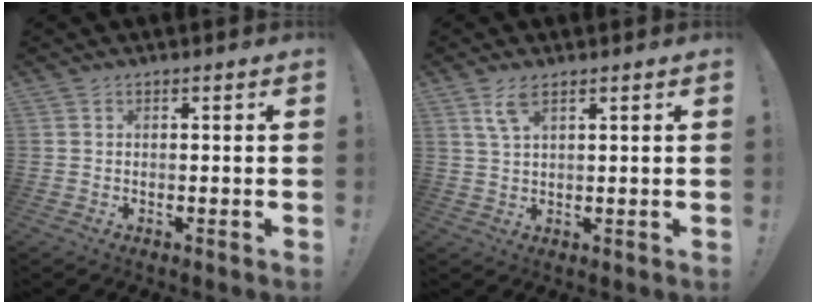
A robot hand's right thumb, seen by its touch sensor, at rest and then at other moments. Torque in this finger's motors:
{"motor_torque": [-0.06, 0.07, 0.35, 0.38, 0.08]}